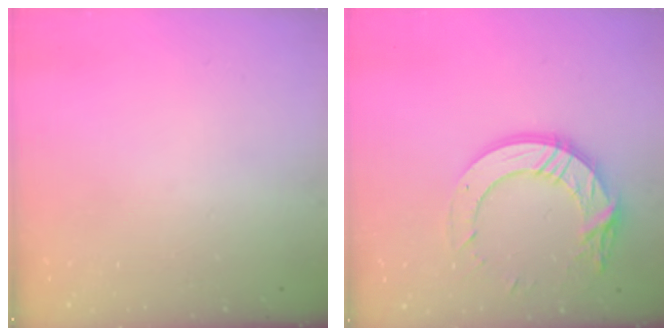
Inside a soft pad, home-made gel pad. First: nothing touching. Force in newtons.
{"total": 15.2, "press": 15.1, "slide": 1.5}